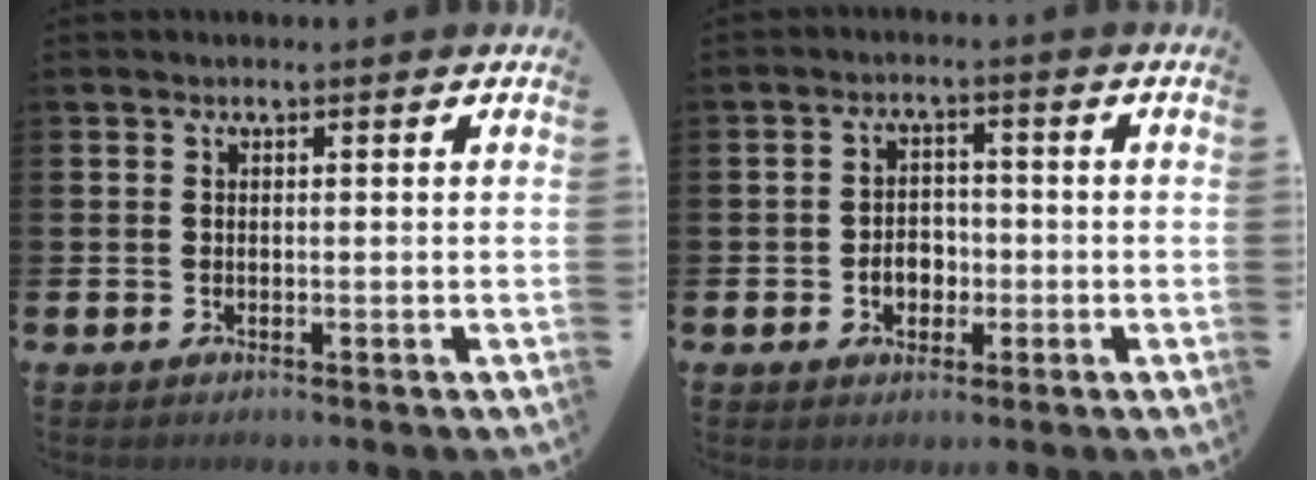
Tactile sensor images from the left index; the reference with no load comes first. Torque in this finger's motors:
{"motor_torque": [0.95, 0.31, 0.11, 0.08]}